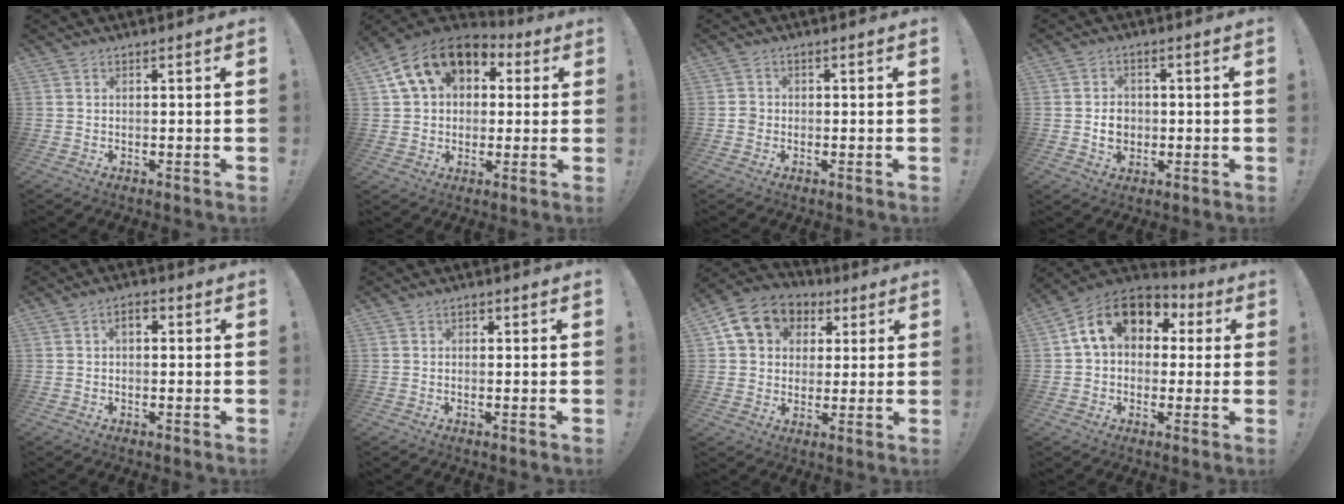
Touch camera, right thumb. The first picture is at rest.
{"total": 16.1, "force": [6.7, 11.3, 9.2], "torque": [-0.150, -0.011, 0.127]}
{"total": 2.3, "force": [-0.9, 2.0, 0.8], "torque": [-0.007, 0.006, -0.017]}
{"total": 5.6, "force": [-0.6, 4.8, 2.8], "torque": [-0.032, 0.004, -0.012]}
{"total": 2.6, "force": [-0.1, 1.6, 2.0], "torque": [-0.035, 0.008, -0.004]}
{"total": 1.1, "force": [-0.6, 0.8, 0.5], "torque": [-0.013, 0.006, -0.009]}
{"total": 12.6, "force": [4.8, 10.4, 5.4], "torque": [-0.080, -0.012, 0.097]}
{"total": 15.6, "force": [4.9, 10.9, 10.0], "torque": [-0.161, 0.007, 0.093]}